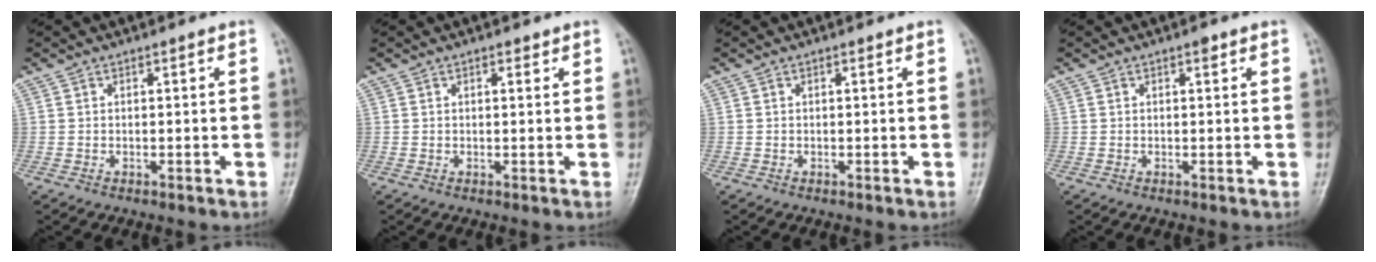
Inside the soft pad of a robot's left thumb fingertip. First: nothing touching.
{"total": 1.1, "force": [0.6, 0.5, 0.7], "torque": [-0.007, -0.002, 0.007]}
{"total": 0.0}
{"total": 1.0, "force": [0.6, 0.4, 0.7], "torque": [-0.008, 0.000, 0.006]}